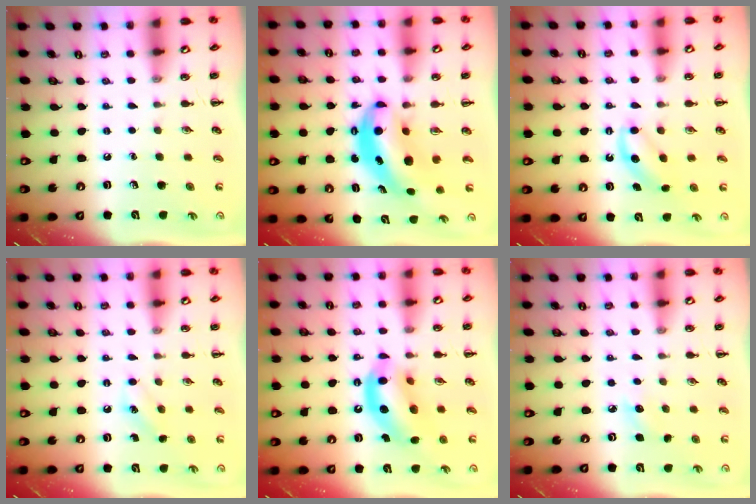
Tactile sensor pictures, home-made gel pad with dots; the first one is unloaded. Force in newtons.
{"total": 8.3, "press": 8.0, "slide": 2.1}
{"total": 5.0, "press": 4.8, "slide": 1.4}
{"total": 6.6, "press": 6.4, "slide": 1.8}
{"total": 13.1, "press": 12.7, "slide": 3.4}
{"total": 6.1, "press": 5.9, "slide": 1.7}